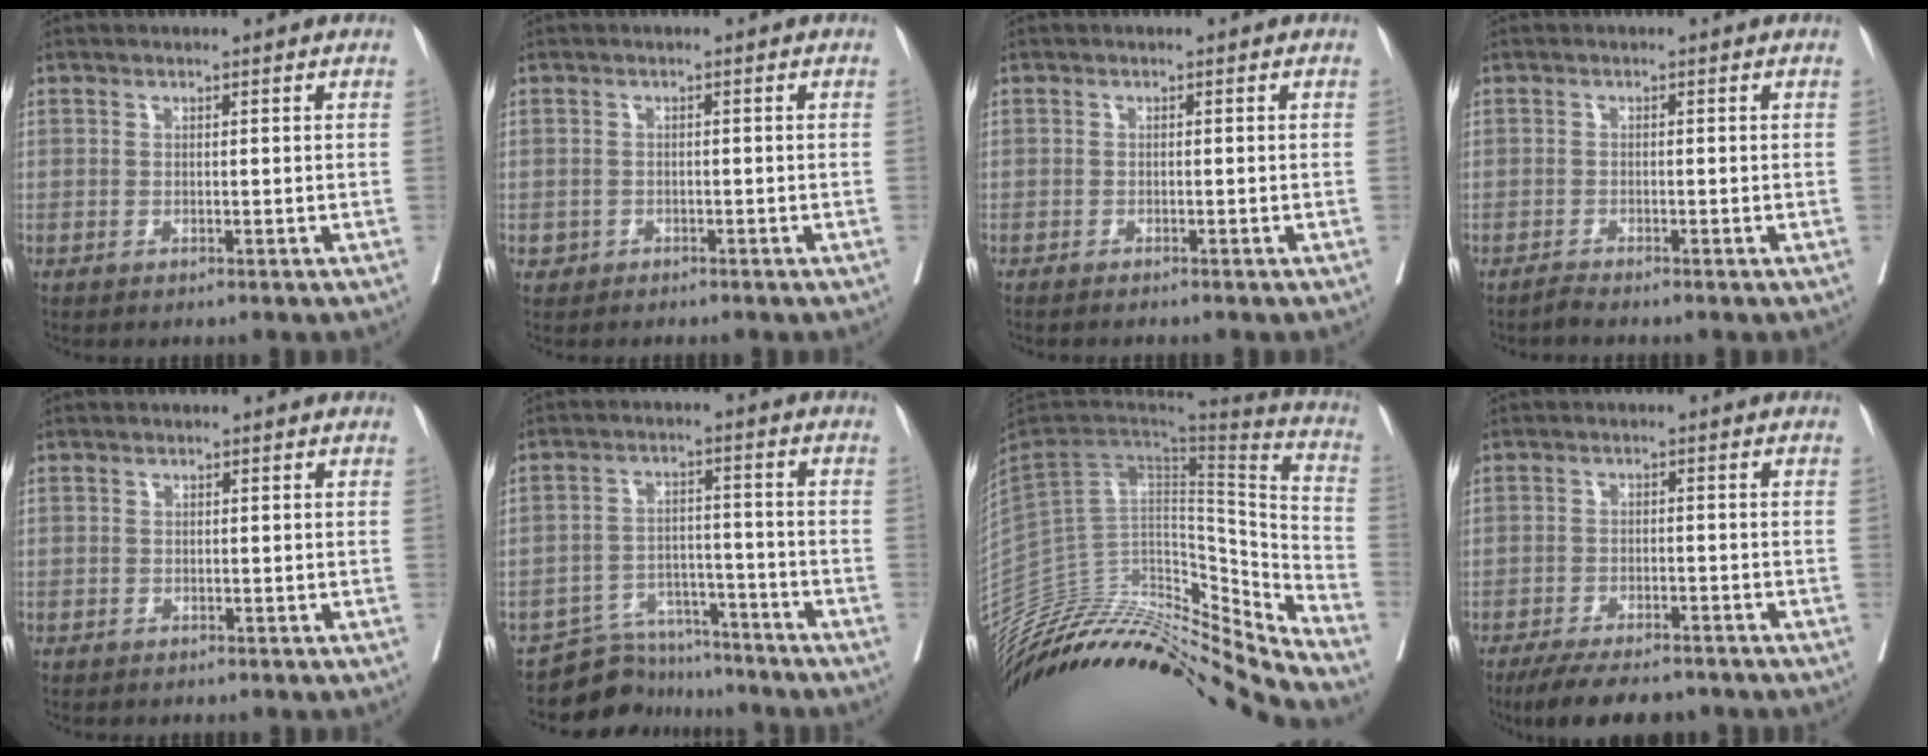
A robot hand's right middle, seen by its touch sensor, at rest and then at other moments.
{"total": 1.0, "force": [-0.7, 0.8, 0.1], "torque": [-0.005, 0.004, -0.011]}
{"total": 2.2, "force": [-2.0, 0.0, 1.1], "torque": [-0.015, -0.001, -0.026]}
{"total": 1.0, "force": [-0.9, -0.2, 0.1], "torque": [-0.002, -0.003, -0.018]}
{"total": 1.1, "force": [-0.5, 1.0, -0.1], "torque": [-0.001, 0.007, -0.010]}
{"total": 8.4, "force": [-7.9, 2.7, -0.6], "torque": [0.017, 0.027, -0.130]}
{"total": 30.4, "force": [-27.6, 3.7, 12.1], "torque": [-0.176, -0.008, -0.431]}
{"total": 9.9, "force": [-8.4, 2.8, 4.3], "torque": [-0.065, -0.010, -0.127]}